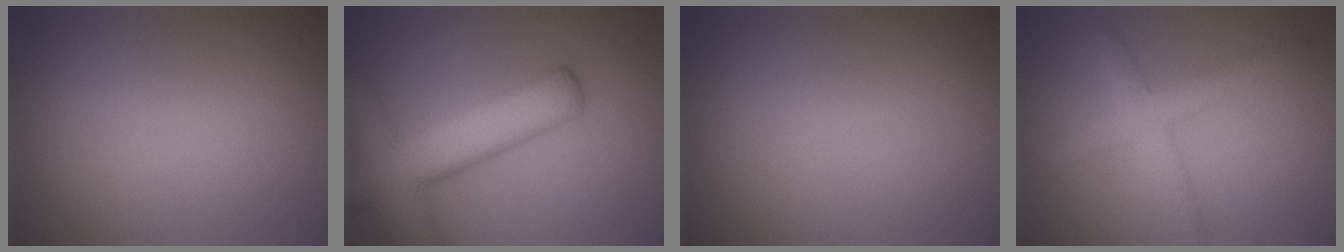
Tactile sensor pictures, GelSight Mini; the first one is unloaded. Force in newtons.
{"total": 8.9, "press": 8.9, "slide": 0.7}
{"total": 0.0}
{"total": 3.1, "press": 3.1, "slide": 0.0}